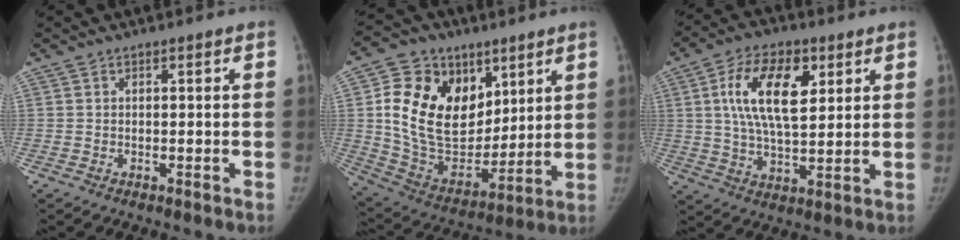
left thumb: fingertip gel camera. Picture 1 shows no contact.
{"total": 23.0, "force": [7.7, 16.2, 14.4], "torque": [-0.229, -0.027, 0.153]}
{"total": 14.4, "force": [4.5, 7.2, 11.6], "torque": [-0.192, -0.010, 0.081]}